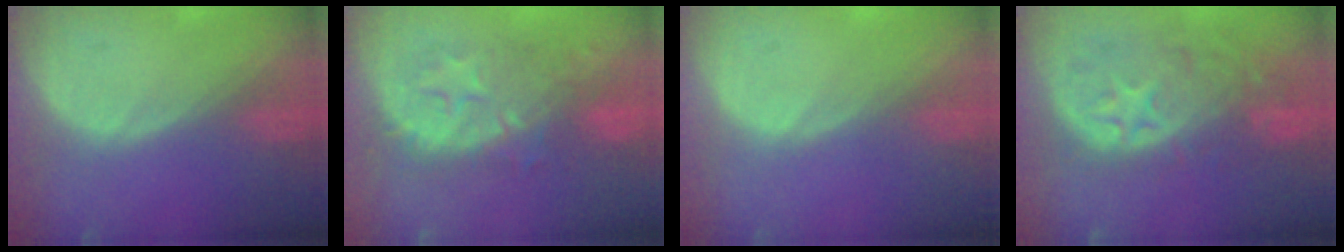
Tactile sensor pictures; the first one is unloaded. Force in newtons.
{"total": 9.0, "press": 8.9, "slide": 1.1}
{"total": 0.0}
{"total": 11.1, "press": 9.8, "slide": 5.2}